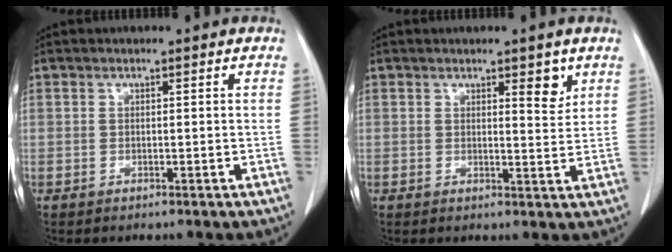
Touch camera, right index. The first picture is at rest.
{"total": 3.2, "force": [1.9, 0.8, 2.4], "torque": [-0.032, -0.010, 0.027]}